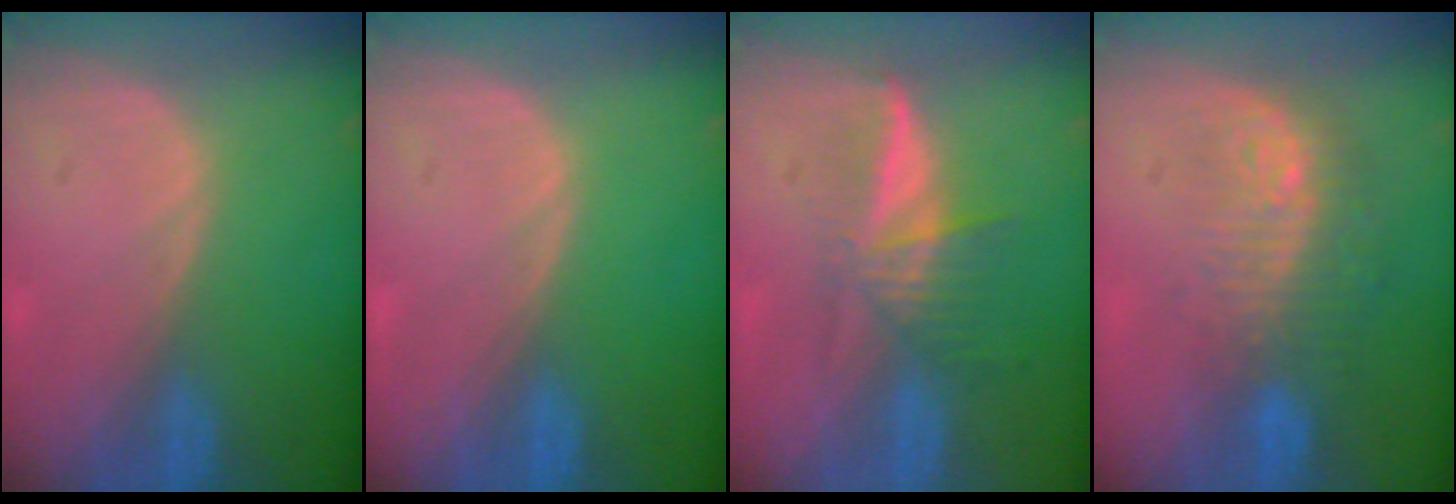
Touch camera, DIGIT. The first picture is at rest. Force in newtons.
{"total": 0.0}
{"total": 6.0, "press": 5.5, "slide": 2.4}
{"total": 9.3, "press": 8.3, "slide": 4.2}